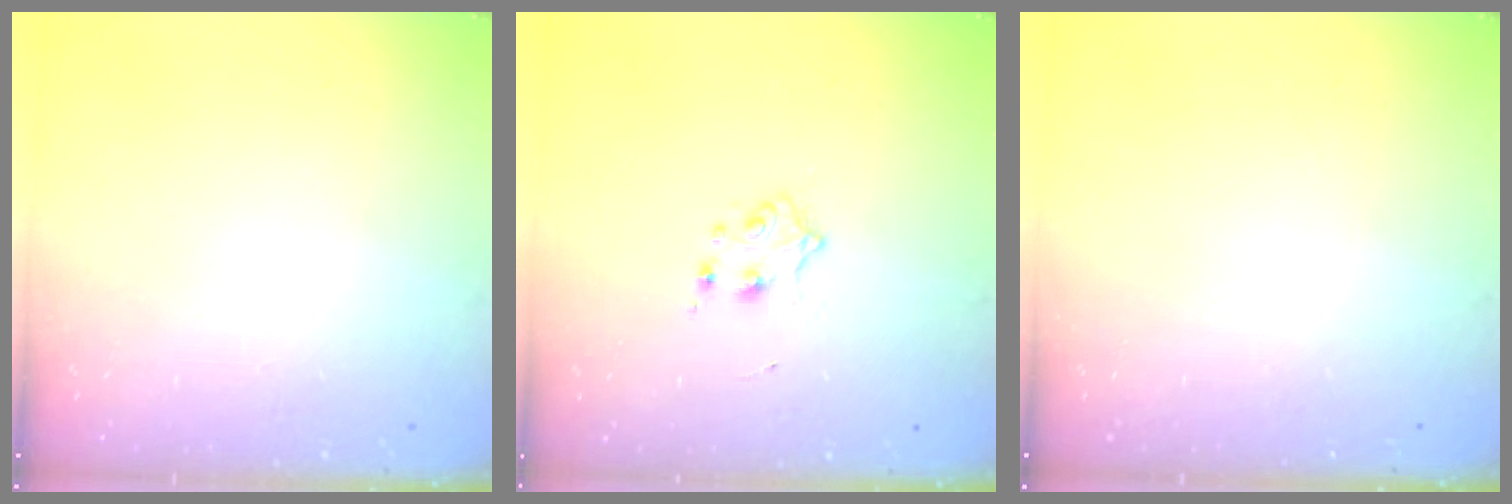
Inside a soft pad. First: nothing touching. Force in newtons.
{"total": 4.1, "press": 4.0, "slide": 0.6}
{"total": 0.0}